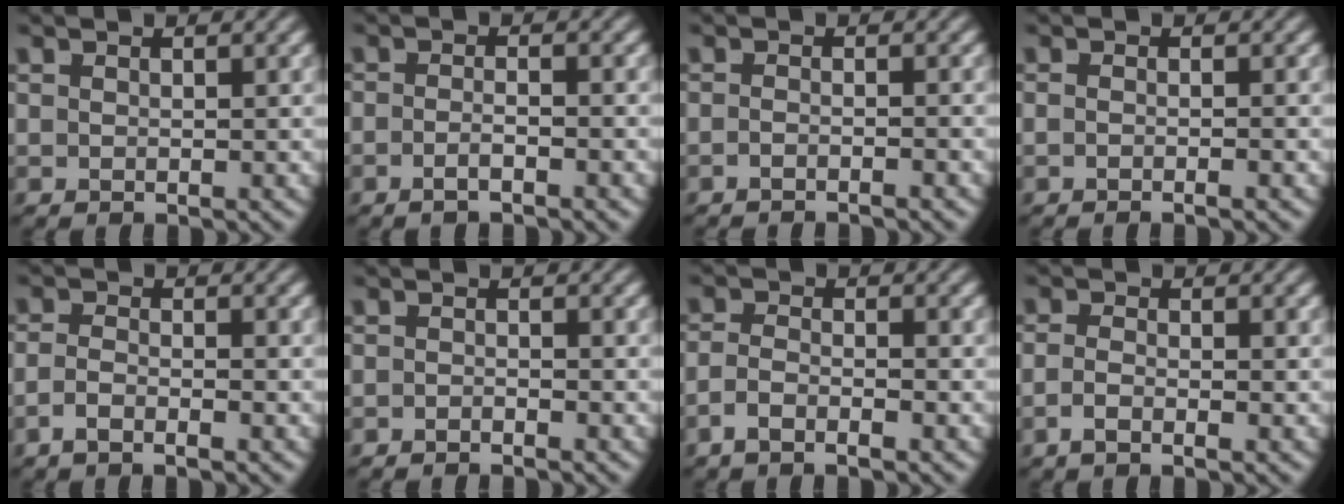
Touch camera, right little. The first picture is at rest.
{"total": 2.0, "force": [-1.7, -0.1, 1.0], "torque": [-0.017, -0.003, -0.030]}
{"total": 1.8, "force": [-1.6, -0.8, 0.2], "torque": [0.004, -0.001, -0.028]}
{"total": 1.2, "force": [-0.9, -0.5, 0.7], "torque": [-0.004, 0.004, -0.019]}
{"total": 1.9, "force": [-1.5, 0.2, 1.2], "torque": [-0.022, -0.009, -0.025]}
{"total": 1.4, "force": [-1.3, -0.5, -0.2], "torque": [0.011, -0.005, -0.023]}
{"total": 2.4, "force": [-1.7, 0.8, 1.5], "torque": [-0.033, -0.013, -0.028]}
{"total": 1.7, "force": [-1.1, -0.1, 1.3], "torque": [-0.024, -0.008, -0.018]}